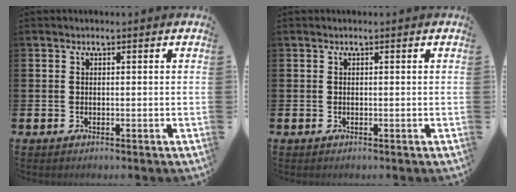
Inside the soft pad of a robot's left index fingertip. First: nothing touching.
{"total": 0.0}